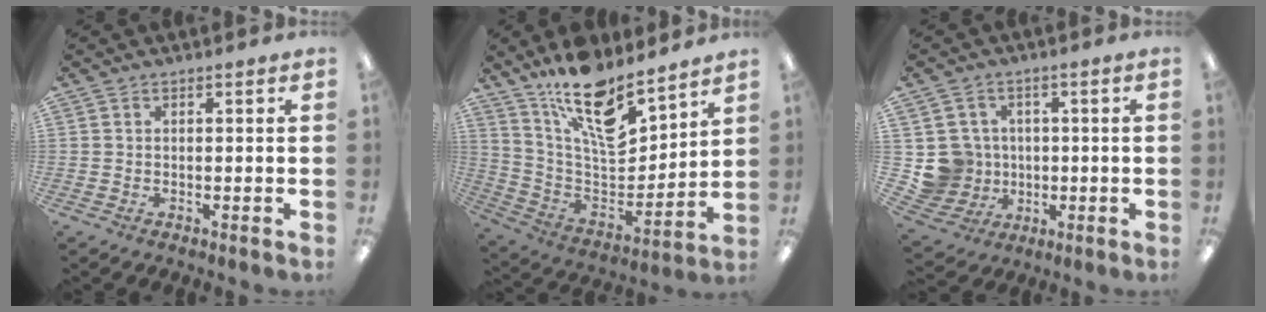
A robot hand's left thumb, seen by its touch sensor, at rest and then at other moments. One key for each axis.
{"total": 17.5, "fx": 12.8, "fy": 6.5, "fz": 10.1, "tx": -0.175, "ty": -0.092, "tz": 0.224}
{"total": 8.2, "fx": 0.0, "fy": 8.2, "fz": 0.9, "tx": -0.040, "ty": 0.005, "tz": 0.013}